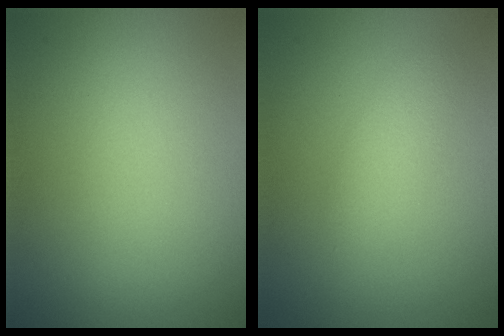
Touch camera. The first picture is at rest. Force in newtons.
{"total": 1.7, "press": 1.7, "slide": 0.1}